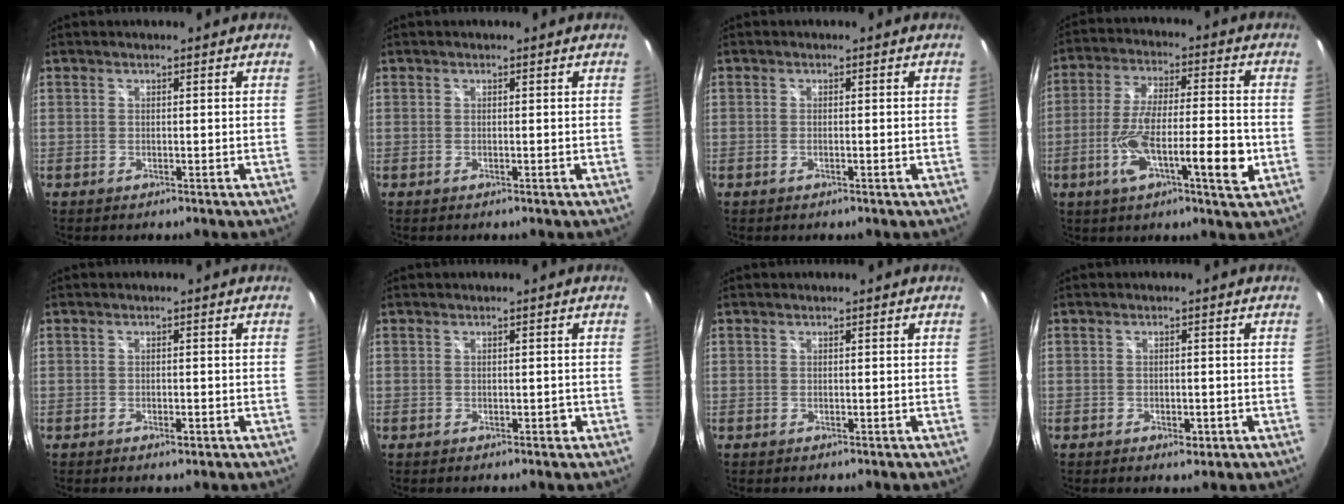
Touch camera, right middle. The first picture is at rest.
{"total": 0.0}
{"total": 0.8, "force": [-0.4, 0.1, 0.7], "torque": [-0.011, -0.001, -0.008]}
{"total": 14.0, "force": [-4.4, 2.1, 13.1], "torque": [-0.242, -0.016, -0.075]}
{"total": 1.5, "force": [-0.8, 0.6, 1.1], "torque": [-0.018, 0.000, -0.012]}
{"total": 0.8, "force": [-0.4, 0.6, 0.4], "torque": [-0.002, 0.000, -0.003]}
{"total": 0.0}
{"total": 1.9, "force": [-0.9, 1.0, 1.3], "torque": [-0.021, -0.001, -0.012]}